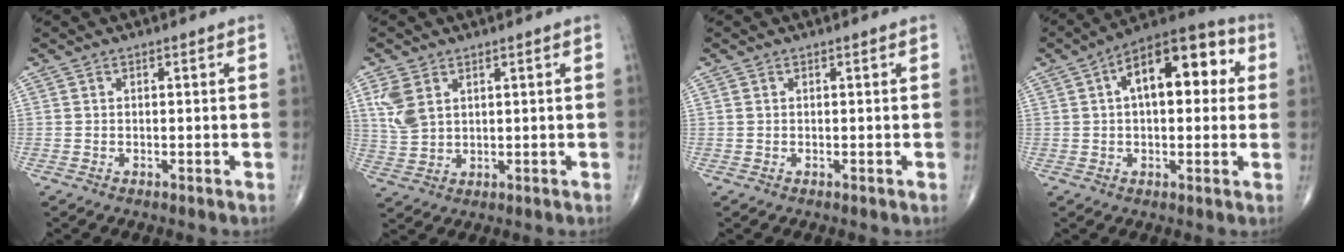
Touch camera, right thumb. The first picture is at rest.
{"total": 6.1, "force": [2.6, 3.9, 3.9], "torque": [-0.082, -0.005, 0.062]}
{"total": 0.5, "force": [0.2, 0.4, 0.3], "torque": [-0.006, 0.005, 0.006]}
{"total": 16.2, "force": [3.8, 8.1, 13.5], "torque": [-0.169, 0.032, 0.047]}